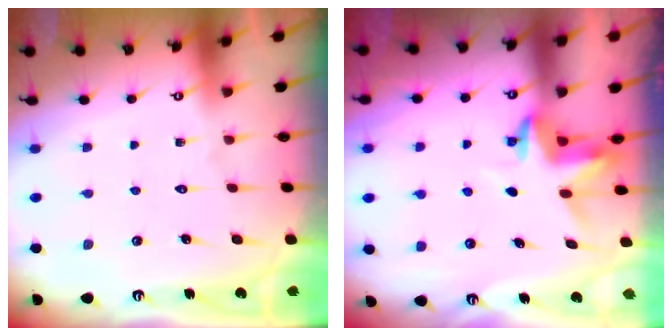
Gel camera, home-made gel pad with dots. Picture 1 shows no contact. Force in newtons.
{"total": 3.9, "press": 3.9, "slide": 0.3}